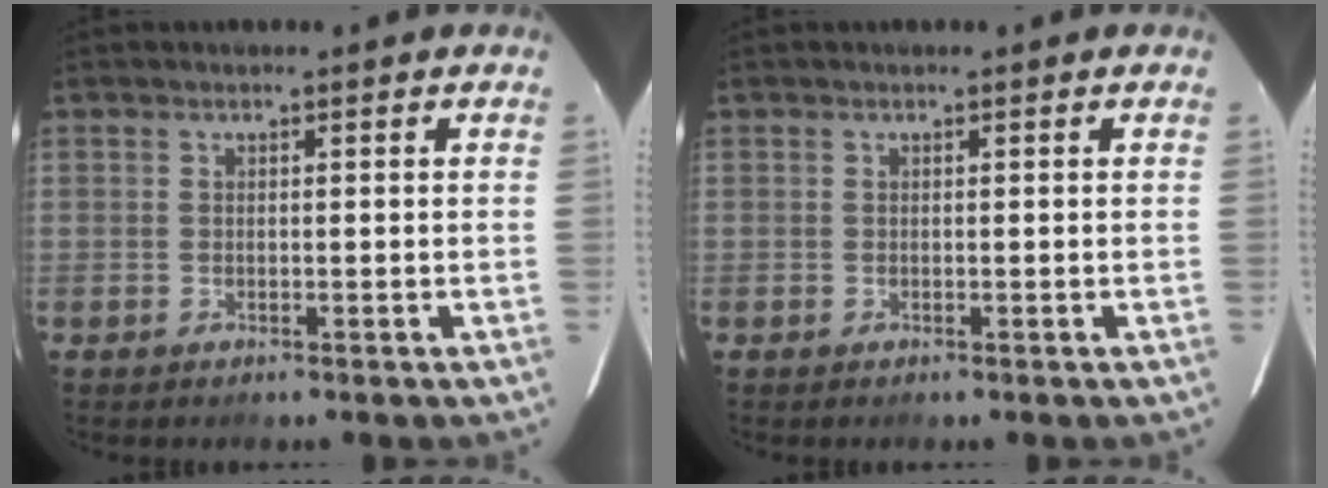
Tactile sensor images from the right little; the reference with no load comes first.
{"total": 0.0}